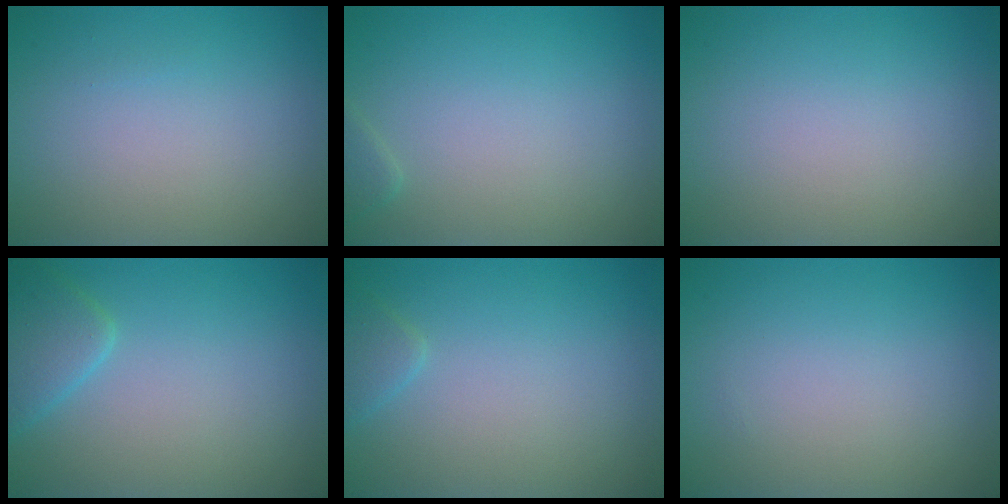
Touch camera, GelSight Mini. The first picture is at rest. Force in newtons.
{"total": 0.8, "press": 0.8, "slide": 0.0}
{"total": 0.0}
{"total": 2.7, "press": 2.7, "slide": 0.2}
{"total": 1.3, "press": 1.3, "slide": 0.0}
{"total": 0.0}